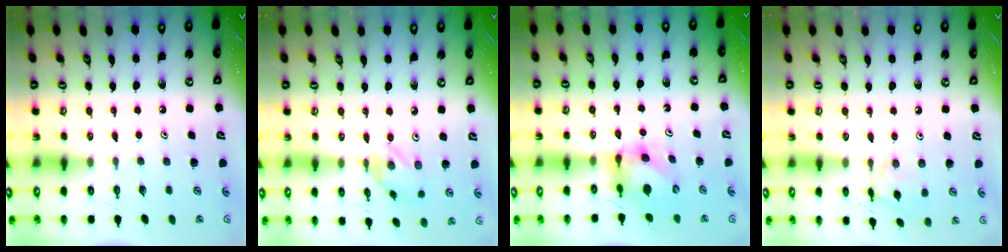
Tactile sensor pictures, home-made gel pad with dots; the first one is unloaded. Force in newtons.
{"total": 2.7, "press": 2.7, "slide": 0.1}
{"total": 6.4, "press": 6.3, "slide": 0.7}
{"total": 6.9, "press": 6.8, "slide": 0.4}